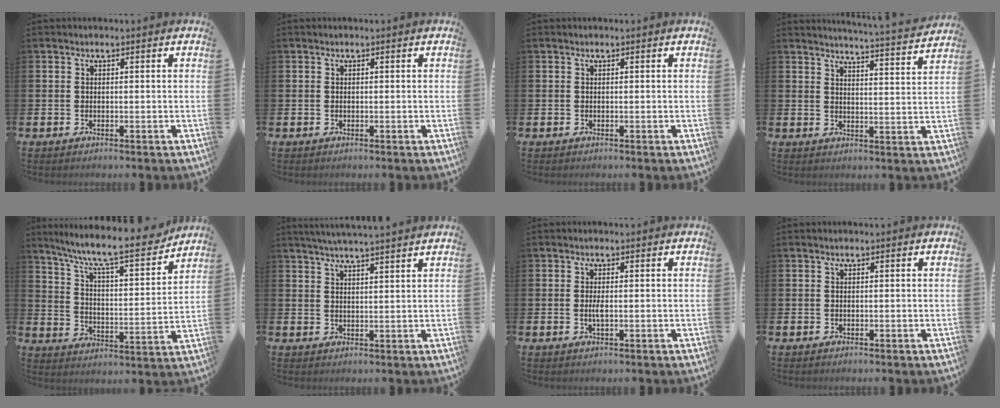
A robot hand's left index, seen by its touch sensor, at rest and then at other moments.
{"total": 0.0}
{"total": 0.0}
{"total": 4.7, "force": [4.6, -0.8, 0.7], "torque": [-0.016, -0.041, 0.076]}
{"total": 10.0, "force": [8.8, 1.4, 4.6], "torque": [-0.112, -0.062, 0.141]}
{"total": 3.9, "force": [3.8, -0.7, 0.6], "torque": [-0.019, -0.014, 0.069]}
{"total": 1.3, "force": [-0.1, 0.3, 1.3], "torque": [-0.028, 0.001, -0.002]}
{"total": 0.0}